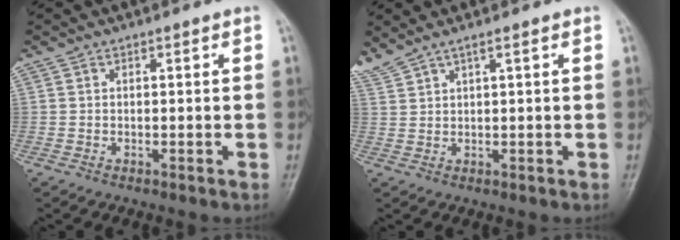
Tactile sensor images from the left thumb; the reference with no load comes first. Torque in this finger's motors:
{"motor_torque": [0.76, 0.15, 1.44, -1.34, 0.23]}